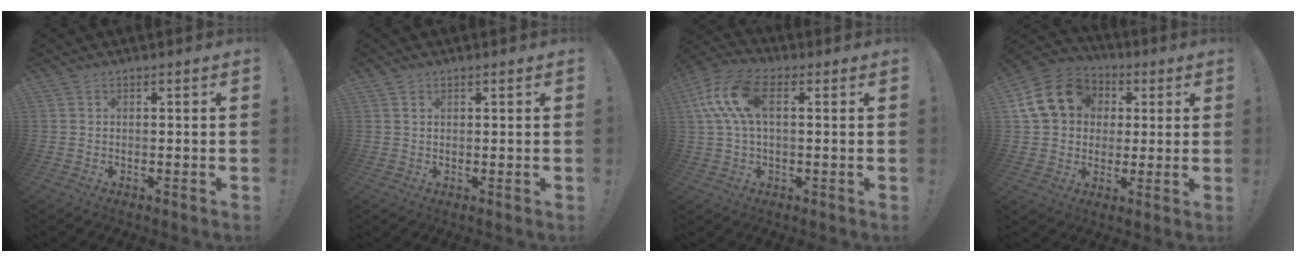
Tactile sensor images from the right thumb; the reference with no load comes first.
{"total": 1.2, "force": [0.8, 0.9, 0.3], "torque": [0.001, -0.002, 0.014]}
{"total": 13.6, "force": [3.0, 7.3, 11.1], "torque": [-0.217, 0.007, 0.059]}
{"total": 17.5, "force": [4.8, 14.5, 8.6], "torque": [-0.128, -0.005, 0.101]}